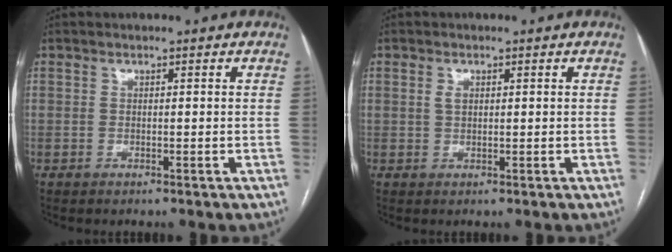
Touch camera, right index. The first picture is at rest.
{"total": 1.6, "force": [0.5, 1.0, 1.2], "torque": [-0.024, 0.003, 0.011]}